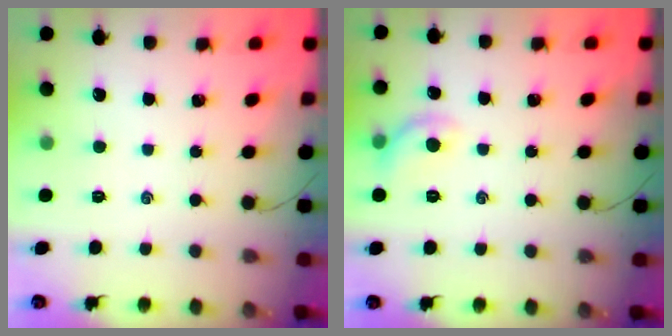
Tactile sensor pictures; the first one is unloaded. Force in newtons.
{"total": 7.0, "press": 6.9, "slide": 1.1}